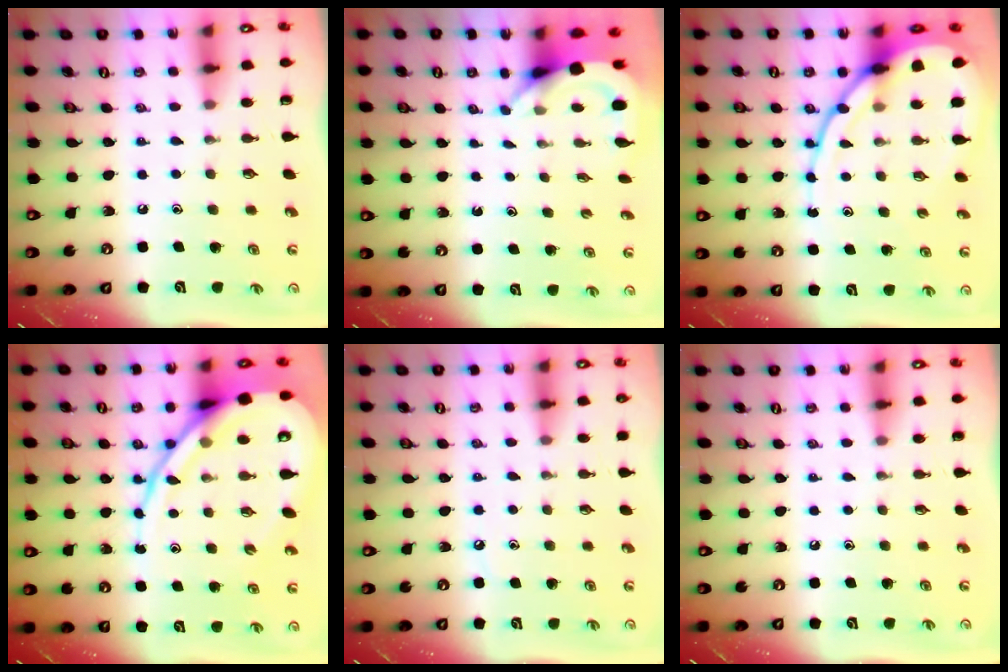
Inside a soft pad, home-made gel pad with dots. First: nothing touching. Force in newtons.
{"total": 3.6, "press": 3.6, "slide": 0.2}
{"total": 13.9, "press": 13.8, "slide": 1.3}
{"total": 16.7, "press": 16.6, "slide": 1.8}
{"total": 3.7, "press": 3.7, "slide": 0.4}
{"total": 0.0}